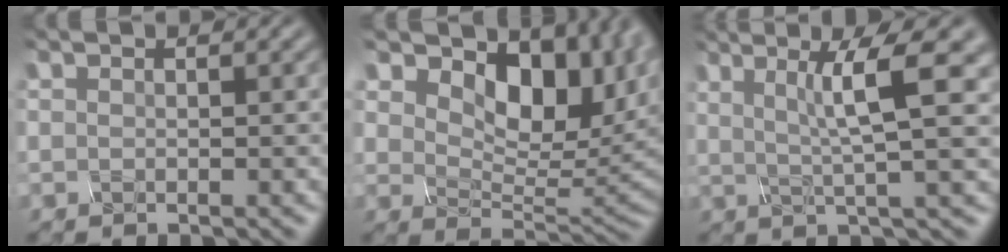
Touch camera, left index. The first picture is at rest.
{"total": 9.1, "force": [3.8, 5.2, 6.4], "torque": [-0.111, -0.010, 0.079]}
{"total": 6.8, "force": [1.6, 0.8, 6.5], "torque": [-0.120, 0.009, 0.046]}